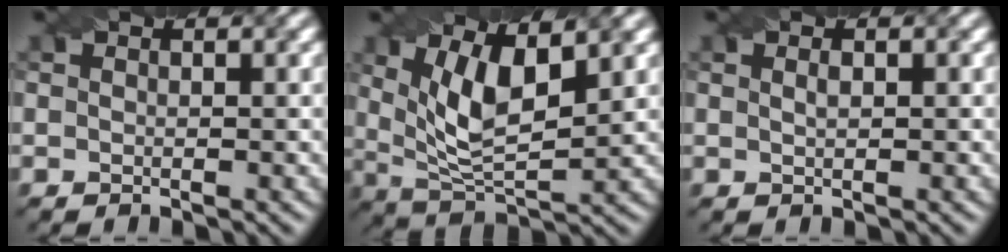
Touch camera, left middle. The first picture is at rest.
{"total": 6.8, "force": [2.3, 2.7, 5.8], "torque": [-0.115, -0.005, 0.044]}
{"total": 0.8, "force": [0.3, 0.3, 0.7], "torque": [-0.008, -0.005, 0.008]}